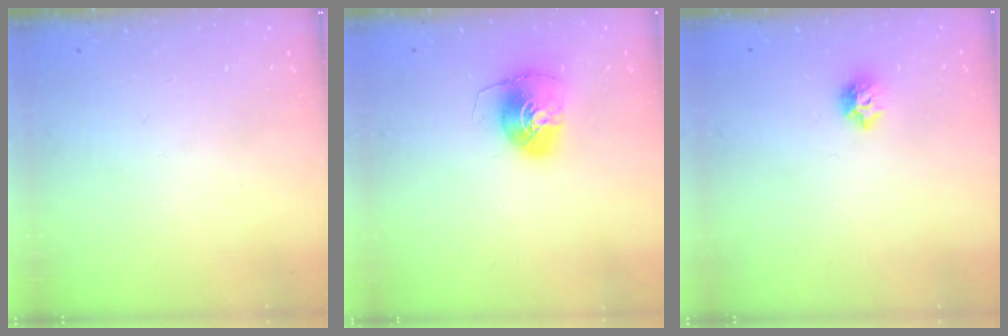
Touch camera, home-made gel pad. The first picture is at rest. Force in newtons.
{"total": 8.8, "press": 8.8, "slide": 0.1}
{"total": 6.5, "press": 6.5, "slide": 0.9}